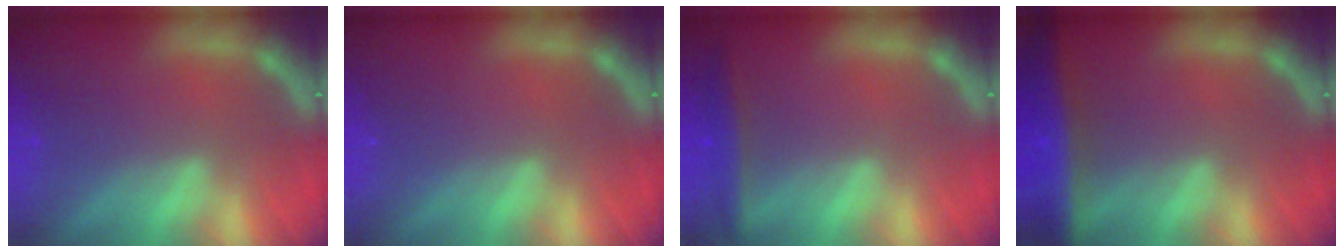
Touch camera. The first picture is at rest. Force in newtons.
{"total": 0.0}
{"total": 3.0}
{"total": 7.5}